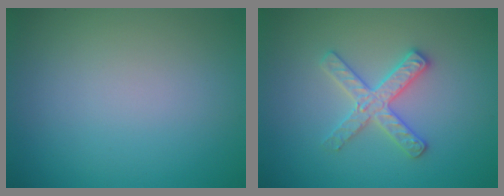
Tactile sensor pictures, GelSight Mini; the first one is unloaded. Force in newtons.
{"total": 2.8, "press": 2.8, "slide": 0.3}